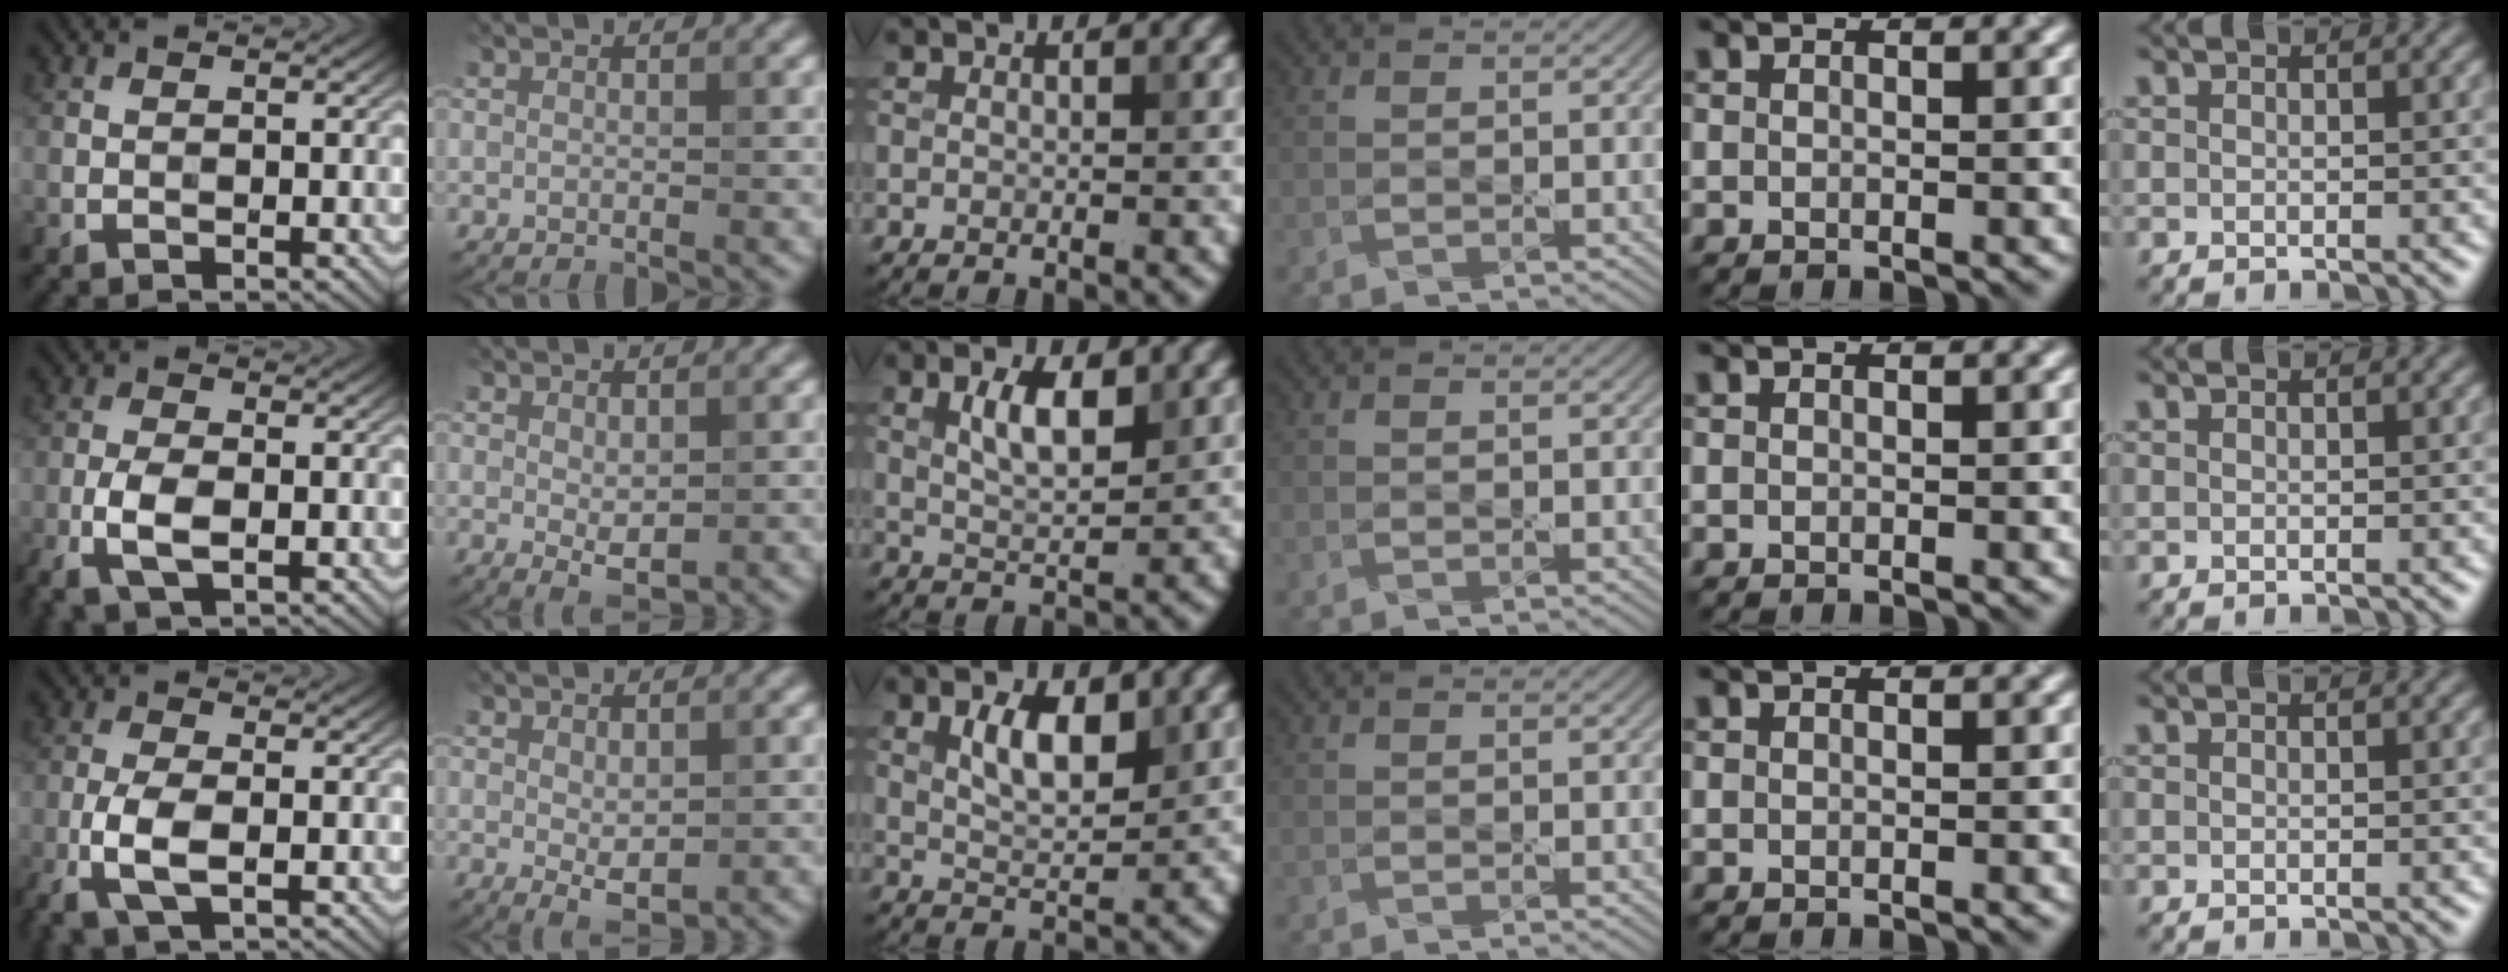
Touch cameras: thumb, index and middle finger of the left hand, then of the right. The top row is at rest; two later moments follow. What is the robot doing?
{"motion": "cut", "object": "origami paper"}